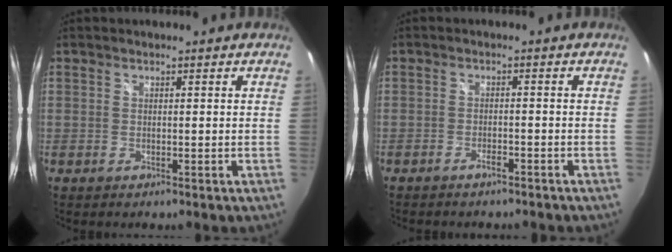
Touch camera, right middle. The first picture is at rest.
{"total": 2.4, "force": [-2.1, 0.7, 0.9], "torque": [-0.027, -0.001, -0.034]}